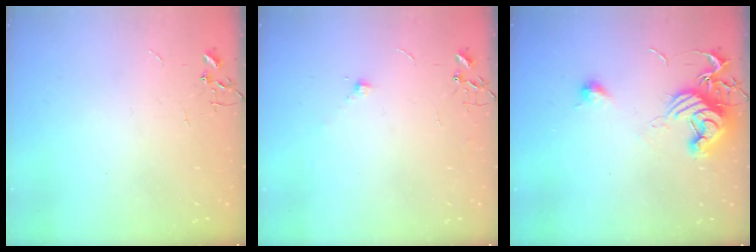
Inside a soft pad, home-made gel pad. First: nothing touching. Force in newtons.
{"total": 5.6, "press": 5.6, "slide": 0.7}
{"total": 14.2, "press": 14.2, "slide": 0.8}